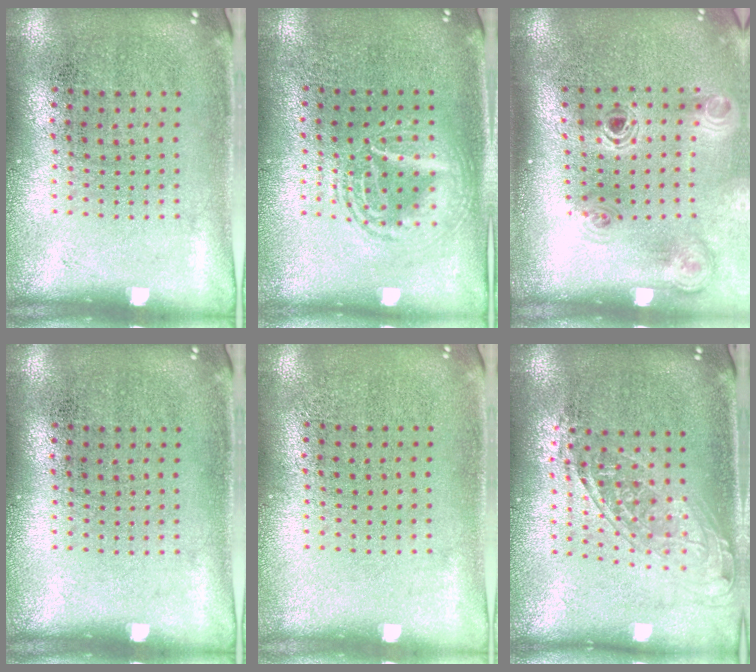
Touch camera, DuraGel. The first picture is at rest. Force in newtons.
{"total": 2.7, "press": 2.7, "slide": 0.3}
{"total": 1.3, "press": 1.2, "slide": 0.5}
{"total": 0.0}
{"total": 0.0}
{"total": 1.6, "press": 1.3, "slide": 0.9}